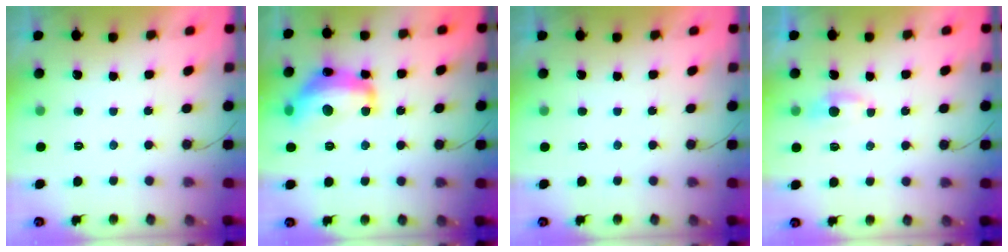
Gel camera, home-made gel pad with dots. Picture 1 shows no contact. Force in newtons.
{"total": 16.7, "press": 16.6, "slide": 1.1}
{"total": 0.0}
{"total": 3.4, "press": 3.4, "slide": 0.4}